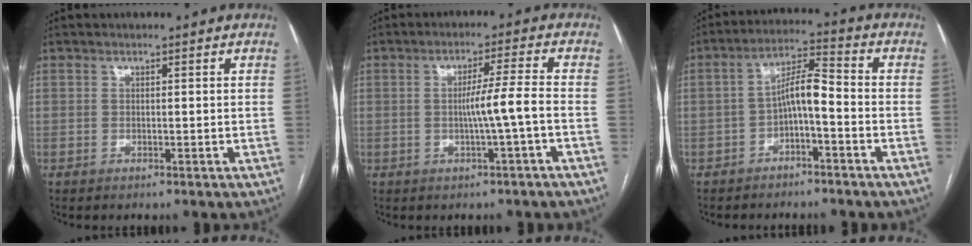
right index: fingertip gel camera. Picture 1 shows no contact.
{"total": 5.4, "force": [-1.1, -1.0, 5.2], "torque": [-0.084, 0.007, -0.018]}
{"total": 6.2, "force": [-1.9, 1.3, 5.8], "torque": [-0.104, 0.028, -0.034]}